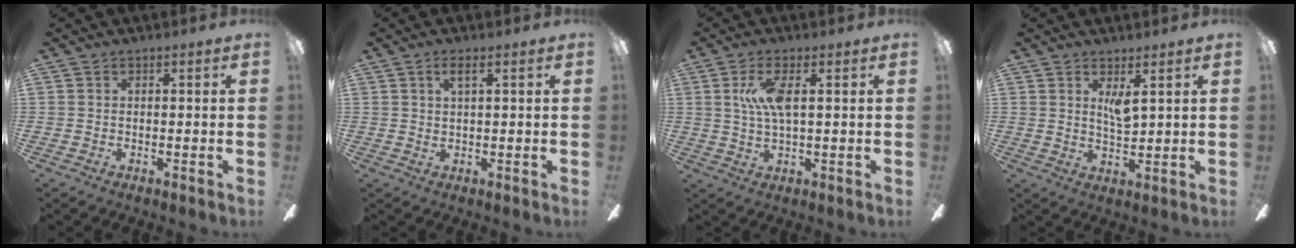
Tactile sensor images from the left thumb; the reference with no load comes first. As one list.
[{"total": 2.4, "force": [1.0, 0.6, 2.1], "torque": [-0.035, -0.001, 0.015]}, {"total": 7.3, "force": [2.0, 2.5, 6.6], "torque": [-0.141, 0.004, 0.031]}, {"total": 4.1, "force": [2.3, 1.0, 3.2], "torque": [-0.063, -0.006, 0.036]}]